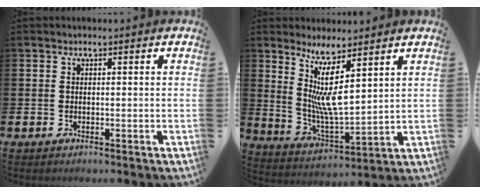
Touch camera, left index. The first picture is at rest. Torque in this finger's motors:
{"motor_torque": [1.17, -0.97, 1.05, 0.21]}